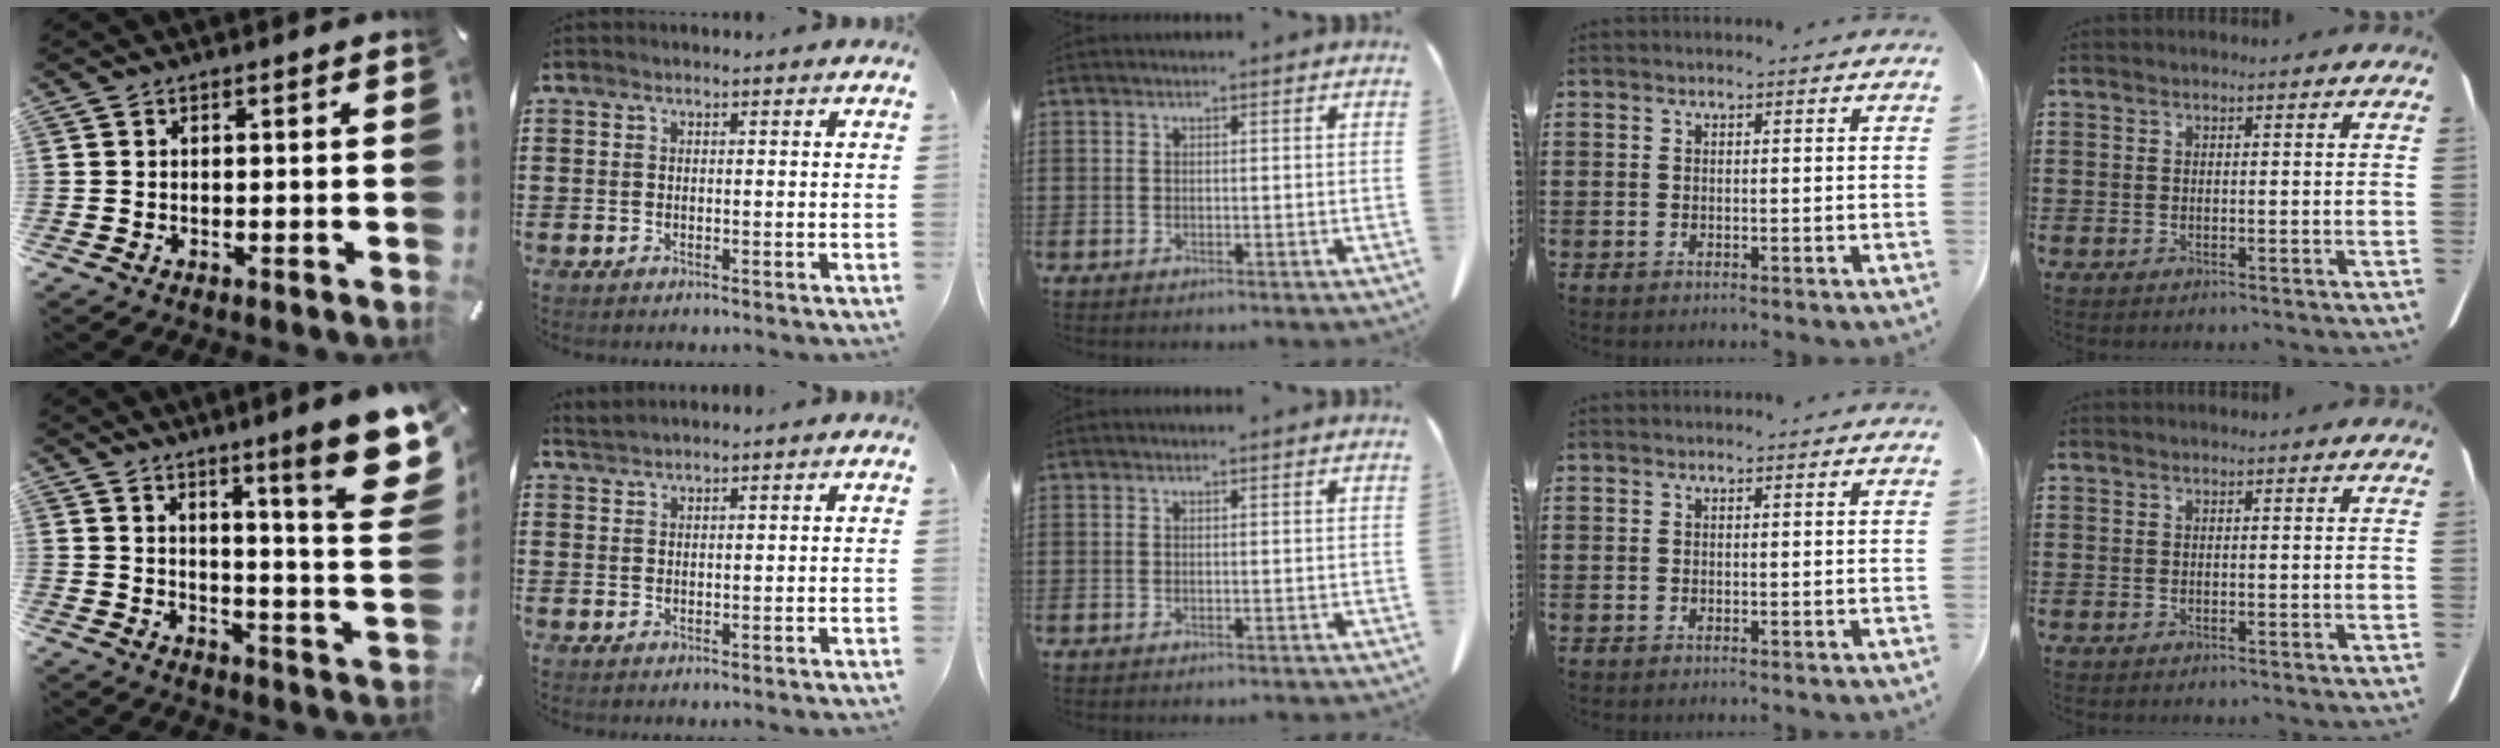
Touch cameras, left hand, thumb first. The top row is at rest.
{"thumb": {"total": 14.7, "force": [8.5, 1.9, 11.9], "torque": [-0.167, -0.070, 0.130]}, "index": {"total": 1.6, "force": [1.6, -0.2, 0.1], "torque": [-0.005, 0.002, 0.032]}}